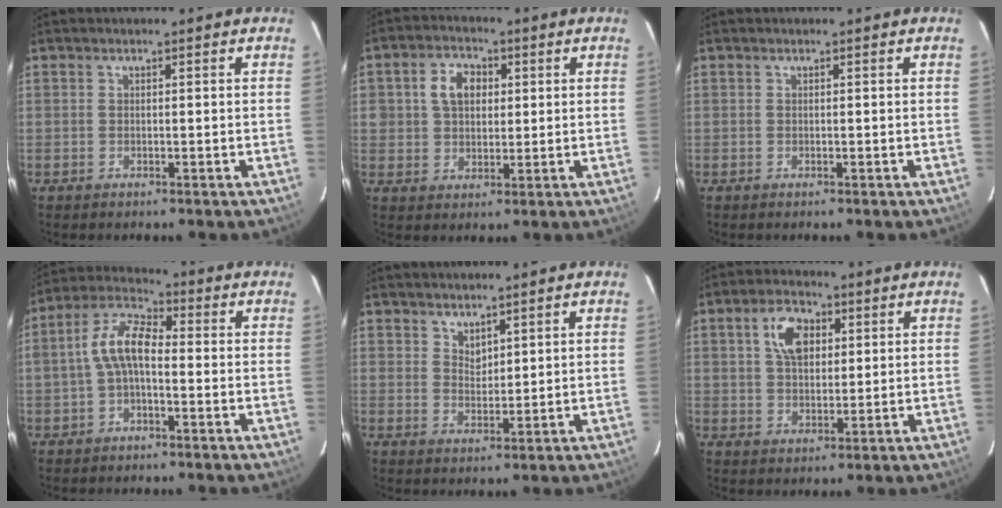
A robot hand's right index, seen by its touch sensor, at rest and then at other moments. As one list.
[{"total": 6.3, "force": [1.5, 4.9, 3.6], "torque": [-0.065, 0.020, 0.029]}, {"total": 0.0}, {"total": 7.6, "force": [-1.1, 3.7, 6.5], "torque": [-0.140, 0.024, -0.025]}, {"total": 2.8, "force": [2.4, 1.3, 0.8], "torque": [-0.009, 0.001, 0.044]}, {"total": 7.4, "force": [2.6, 4.5, 5.3], "torque": [-0.093, 0.021, 0.048]}]